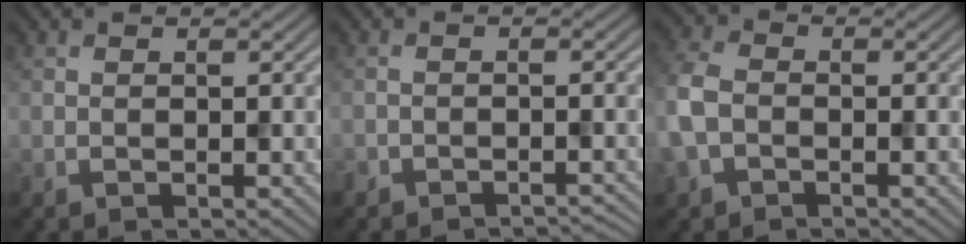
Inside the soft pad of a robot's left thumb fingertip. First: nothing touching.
{"total": 2.1, "force": [-2.1, 0.4, 0.3], "torque": [0.000, -0.001, -0.032]}
{"total": 5.2, "force": [-1.4, 3.8, 3.3], "torque": [-0.096, -0.002, -0.039]}